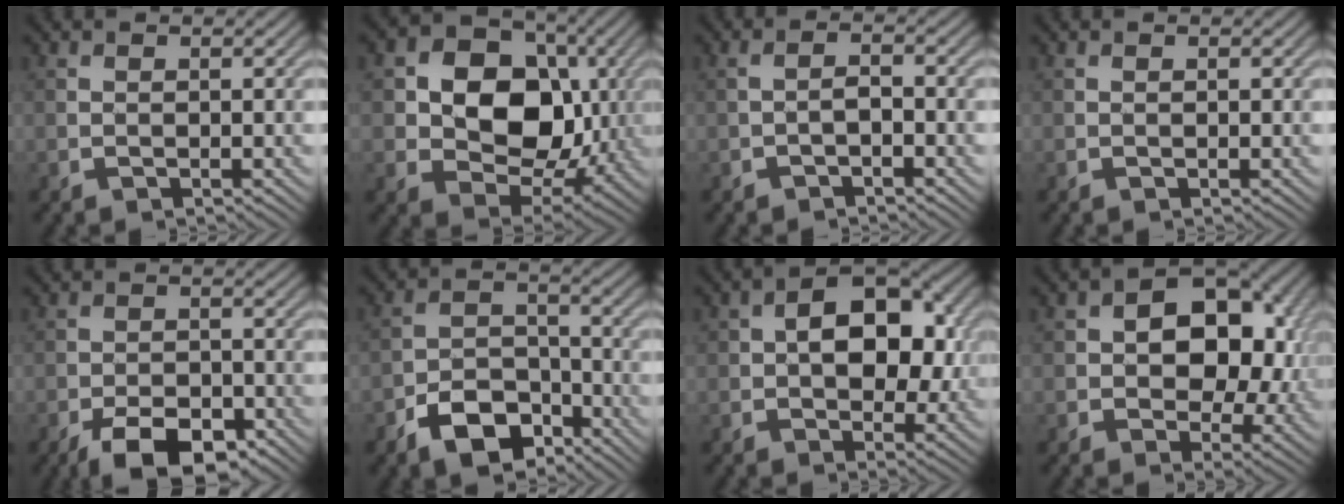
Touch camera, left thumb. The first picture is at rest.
{"total": 12.8, "force": [1.5, 9.9, 7.9], "torque": [-0.148, 0.000, 0.017]}
{"total": 1.6, "force": [-1.0, 0.5, 1.2], "torque": [-0.022, 0.002, -0.022]}
{"total": 0.0}
{"total": 7.7, "force": [-4.9, 3.6, 4.7], "torque": [-0.073, -0.005, -0.083]}
{"total": 7.9, "force": [-5.1, 4.5, 4.0], "torque": [-0.073, -0.004, -0.103]}
{"total": 9.9, "force": [1.2, 6.5, 7.5], "torque": [-0.098, 0.007, 0.010]}
{"total": 11.9, "force": [1.7, 8.1, 8.6], "torque": [-0.117, -0.004, 0.024]}